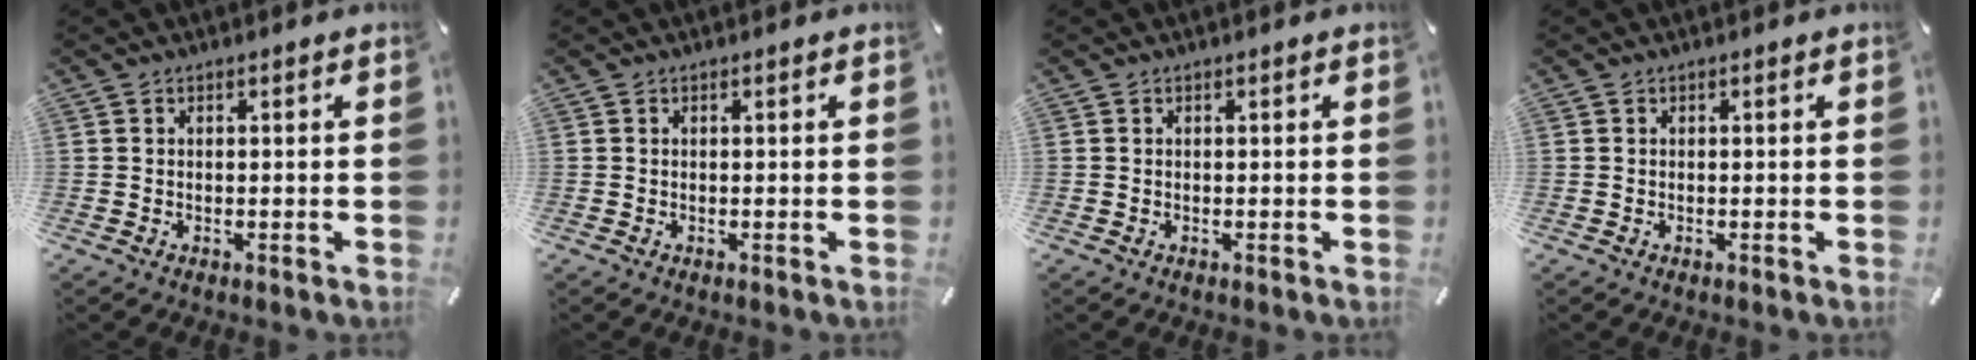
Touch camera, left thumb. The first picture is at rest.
{"total": 0.0}
{"total": 0.0}
{"total": 0.0}